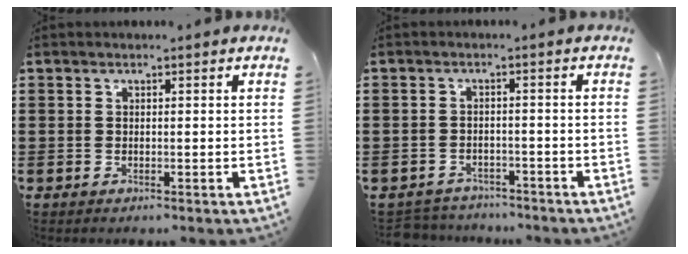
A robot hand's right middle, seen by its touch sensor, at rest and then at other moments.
{"total": 2.7, "force": [-2.6, 0.6, -0.3], "torque": [-0.004, 0.001, -0.059]}